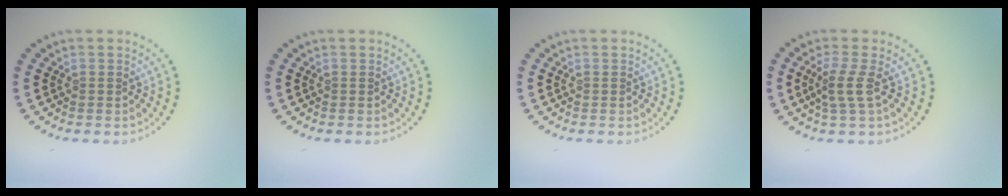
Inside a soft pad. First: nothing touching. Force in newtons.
{"total": 0.0}
{"total": 0.0}
{"total": 2.2, "press": 1.6, "slide": 1.5}